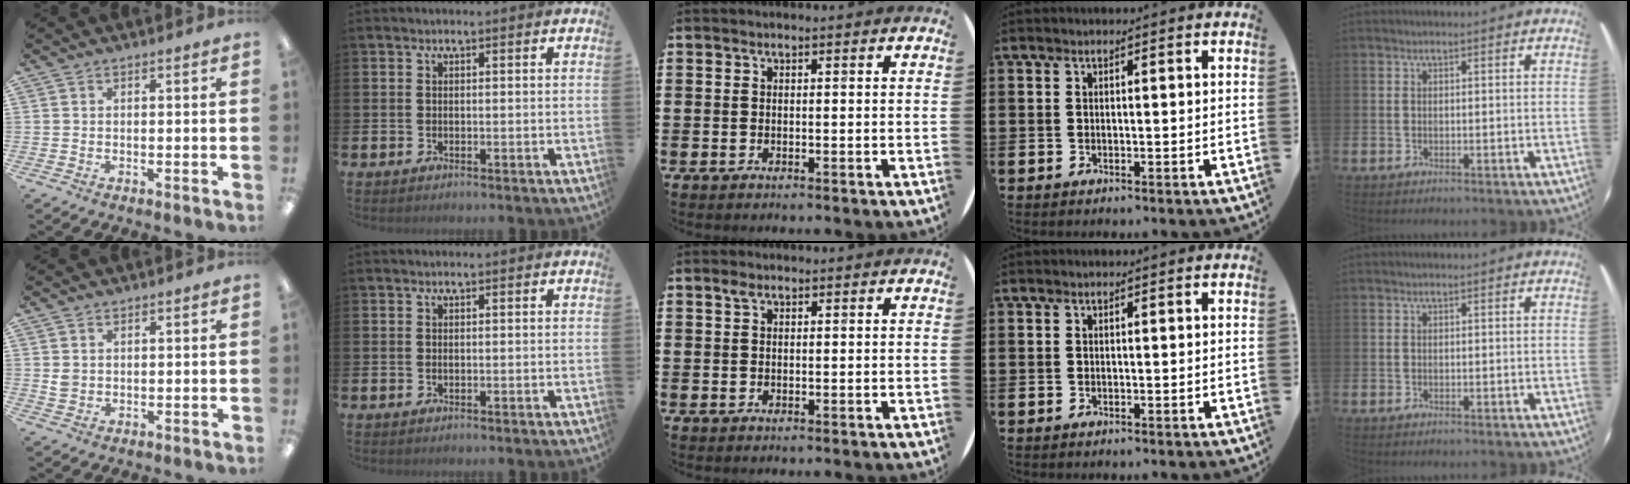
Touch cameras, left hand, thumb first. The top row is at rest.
{"thumb": {"total": 2.1, "force": [0.9, 1.7, 0.7], "torque": [-0.009, -0.001, 0.016]}, "middle": {"total": 1.0, "force": [0.5, 0.6, 0.6], "torque": [-0.004, 0.002, 0.007]}}